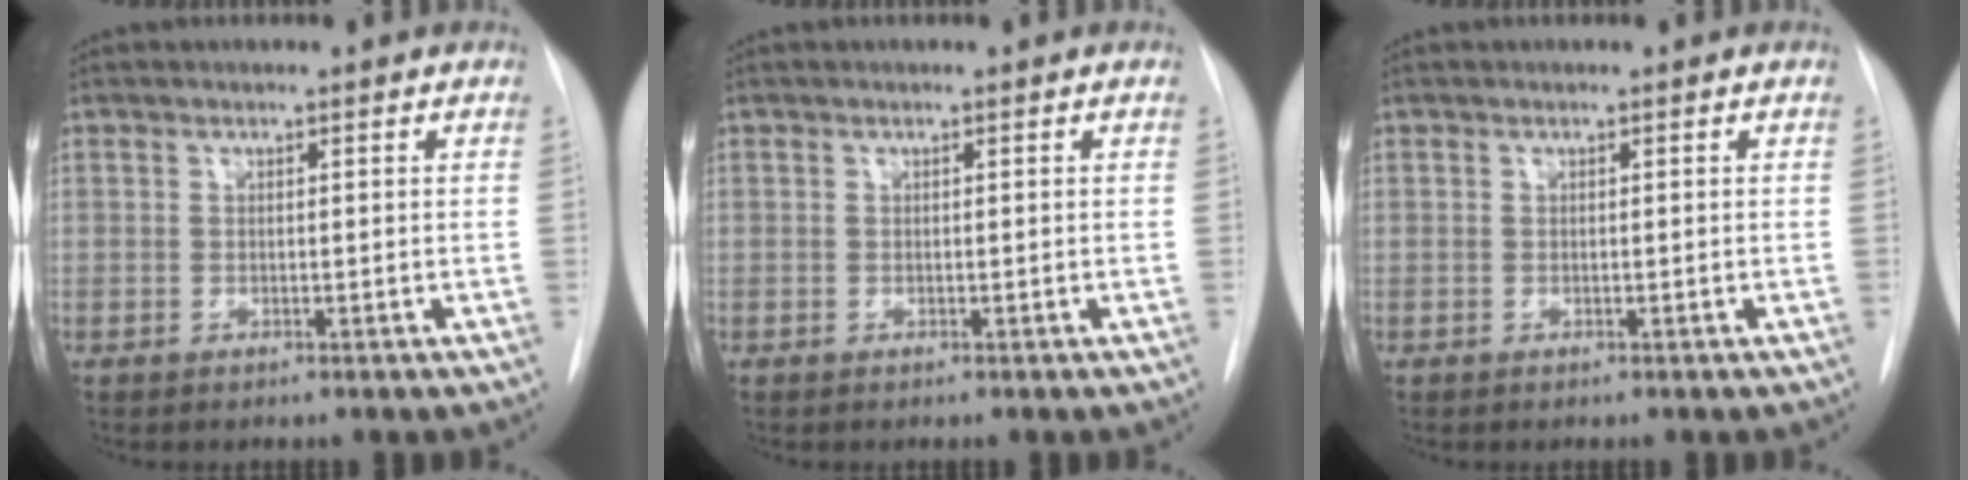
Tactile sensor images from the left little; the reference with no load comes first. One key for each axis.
{"total": 0.0}
{"total": 0.0}